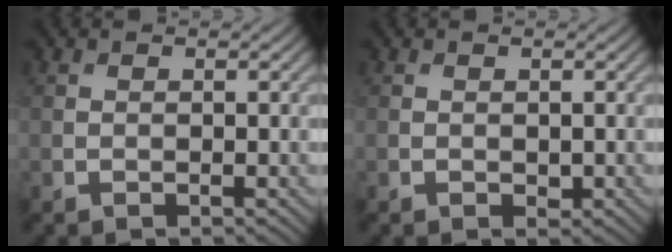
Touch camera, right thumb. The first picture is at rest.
{"total": 0.7, "force": [-0.1, 0.4, 0.5], "torque": [-0.006, -0.004, 0.000]}